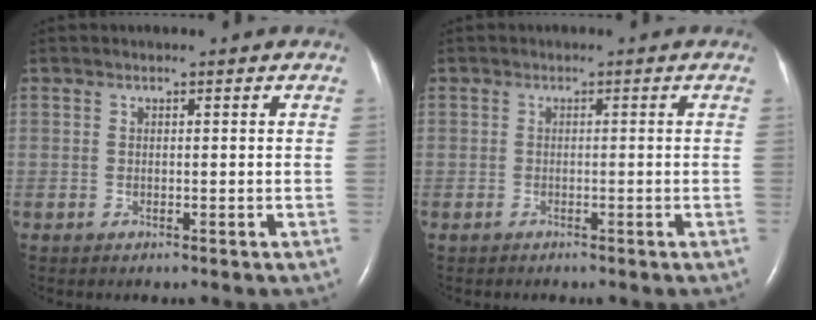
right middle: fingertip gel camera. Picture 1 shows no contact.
{"total": 0.0}